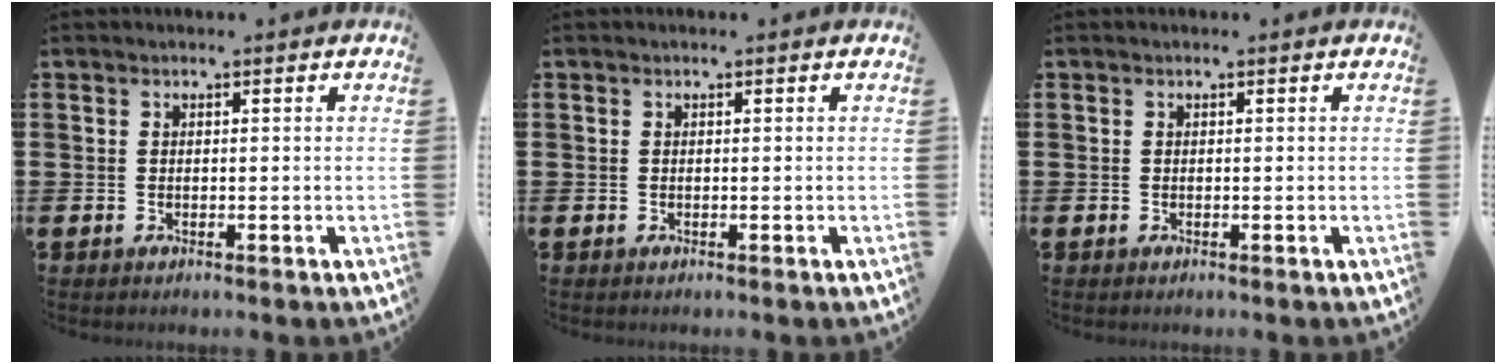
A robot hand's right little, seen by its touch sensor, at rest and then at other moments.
{"total": 0.0}
{"total": 0.0}